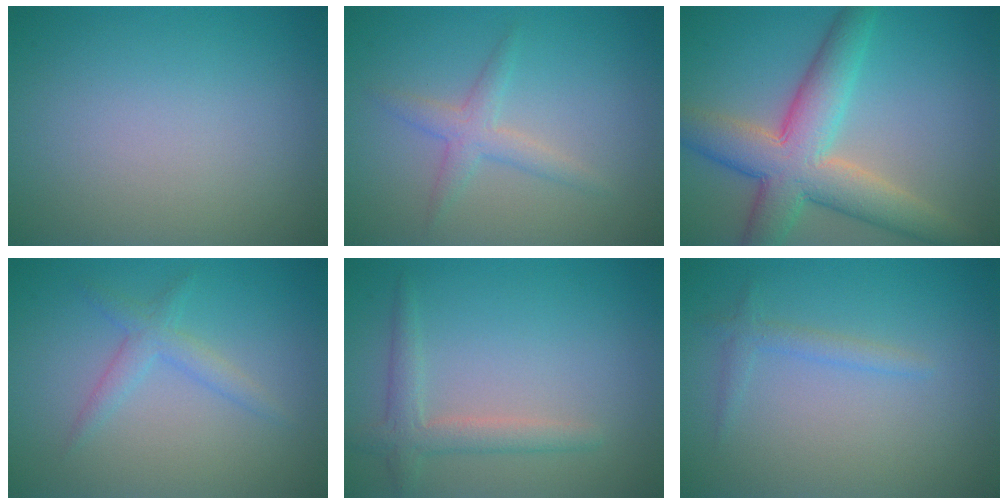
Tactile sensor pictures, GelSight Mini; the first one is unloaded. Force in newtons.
{"total": 2.2, "press": 2.2, "slide": 0.1}
{"total": 8.0, "press": 8.0, "slide": 0.5}
{"total": 2.0, "press": 2.0, "slide": 0.2}
{"total": 2.5, "press": 2.5, "slide": 0.3}
{"total": 1.3, "press": 1.3, "slide": 0.1}